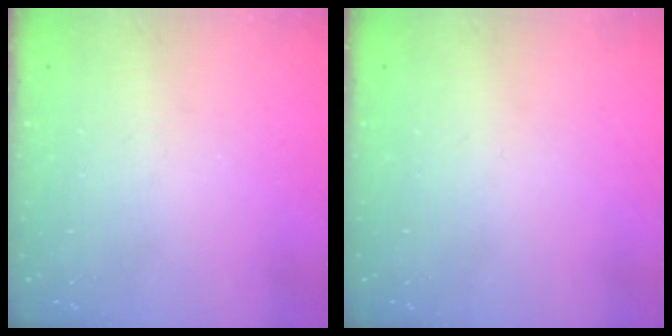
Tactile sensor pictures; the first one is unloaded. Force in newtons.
{"total": 0.0}